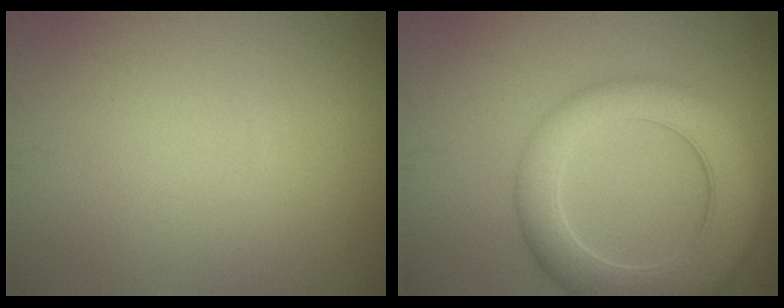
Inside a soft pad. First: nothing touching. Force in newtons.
{"total": 7.6, "press": 7.5, "slide": 0.4}